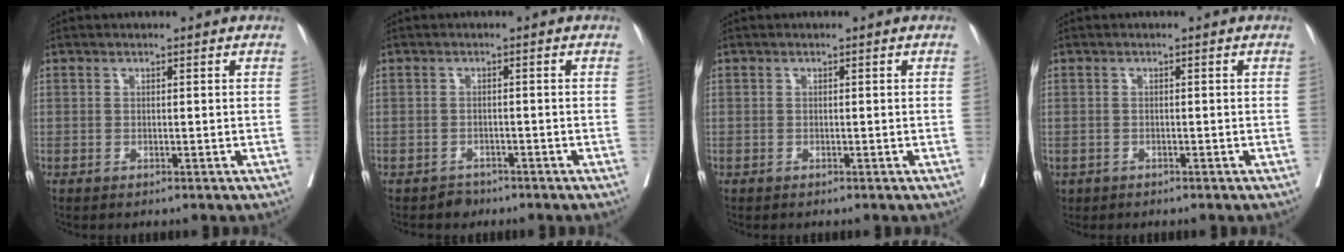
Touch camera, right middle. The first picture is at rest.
{"total": 1.6, "force": [-1.4, 0.9, -0.3], "torque": [0.002, 0.002, -0.023]}
{"total": 0.0}
{"total": 1.2, "force": [-0.8, 0.9, 0.3], "torque": [-0.010, 0.000, -0.011]}